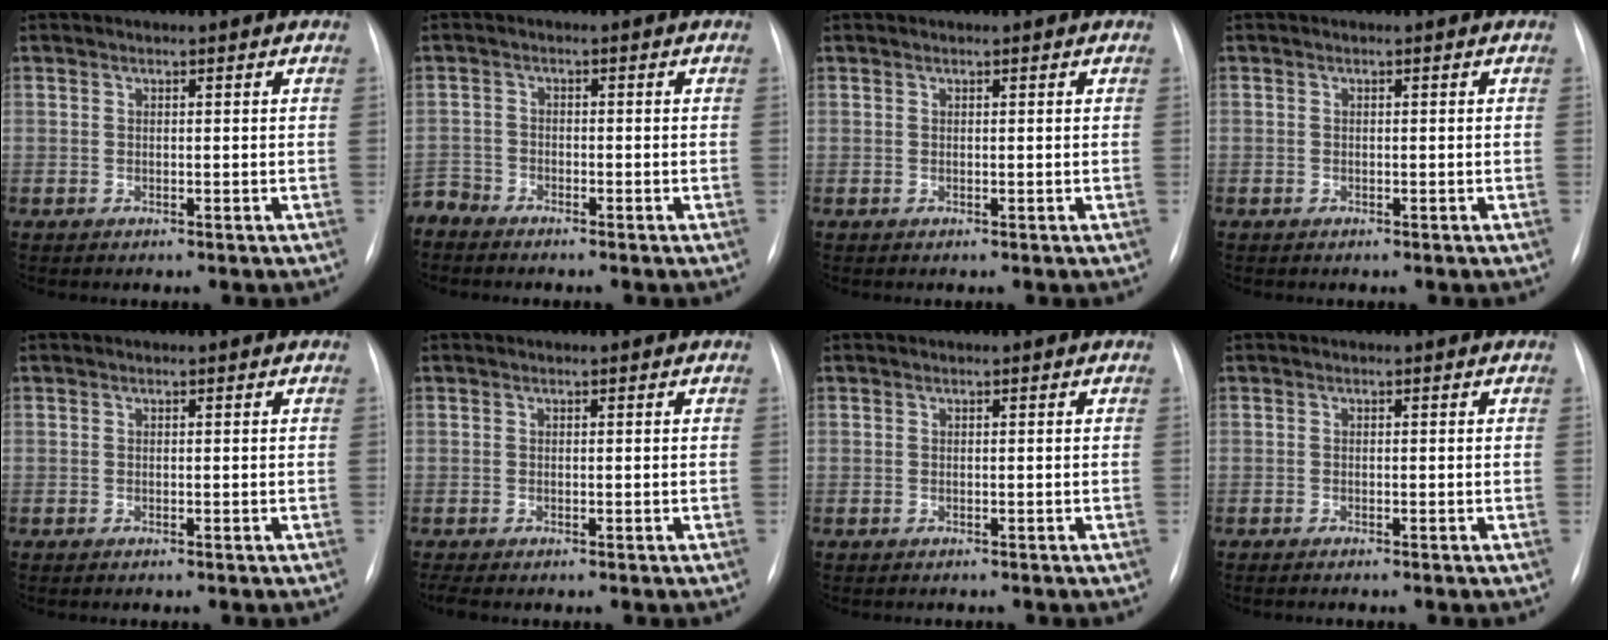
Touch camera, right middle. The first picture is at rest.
{"total": 3.7, "force": [-3.6, 1.1, -0.3], "torque": [0.010, -0.007, -0.072]}
{"total": 0.0}
{"total": 0.6, "force": [-0.4, 0.4, 0.0], "torque": [-0.006, 0.002, -0.006]}
{"total": 0.0}
{"total": 1.2, "force": [-1.0, 0.2, 0.7], "torque": [-0.010, -0.005, -0.015]}
{"total": 0.7, "force": [-0.6, 0.2, 0.2], "torque": [-0.006, 0.000, -0.009]}
{"total": 1.0, "force": [-0.8, -0.1, 0.5], "torque": [-0.010, -0.003, -0.011]}